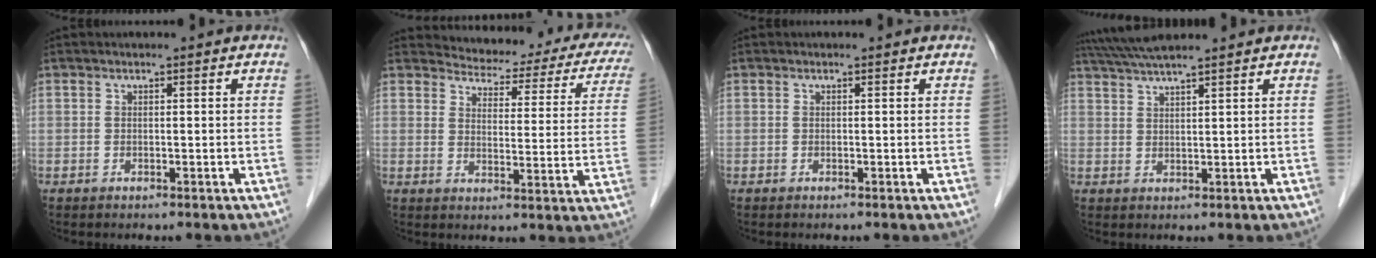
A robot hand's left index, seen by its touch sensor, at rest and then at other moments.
{"total": 17.4, "force": [15.8, 4.9, 5.4], "torque": [-0.044, -0.033, 0.163]}
{"total": 0.0}
{"total": 7.3, "force": [6.4, -0.7, 3.4], "torque": [-0.064, 0.033, 0.110]}